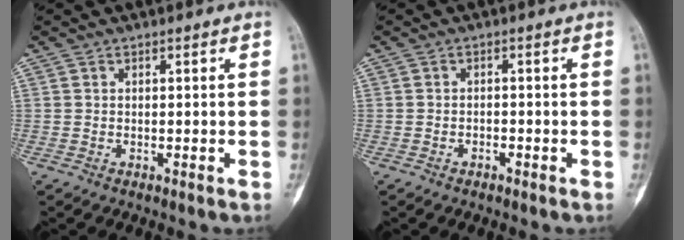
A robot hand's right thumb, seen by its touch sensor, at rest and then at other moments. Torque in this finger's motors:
{"motor_torque": [-0.22, 0.13, -0.04, 0.14, 0.00]}